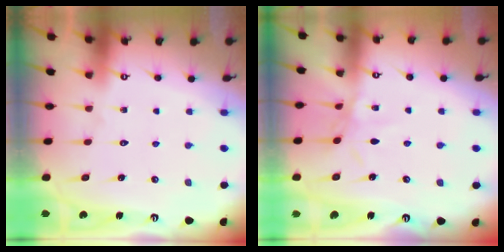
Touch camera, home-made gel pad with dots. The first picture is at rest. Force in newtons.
{"total": 4.0, "press": 3.9, "slide": 0.5}